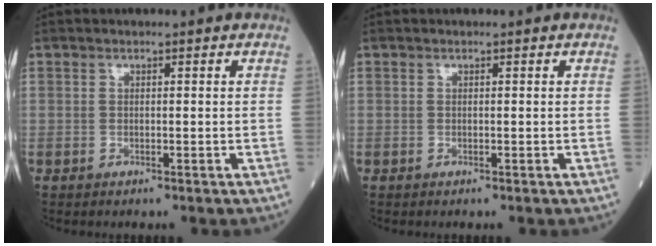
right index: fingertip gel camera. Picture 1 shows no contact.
{"total": 0.0}